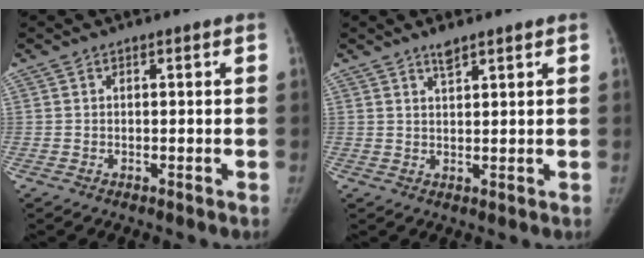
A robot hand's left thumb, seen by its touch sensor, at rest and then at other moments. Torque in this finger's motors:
{"motor_torque": [0.29, -0.16, 0.33, -0.46, -0.01]}